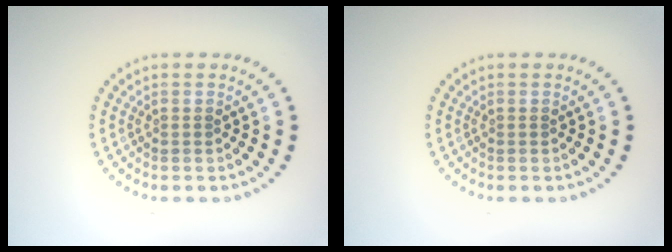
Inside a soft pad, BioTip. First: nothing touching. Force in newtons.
{"total": 0.0}